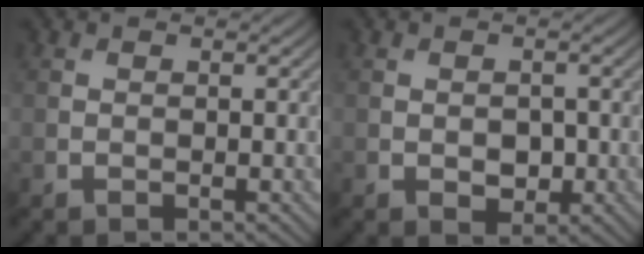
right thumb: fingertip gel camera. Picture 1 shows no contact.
{"total": 2.6, "force": [-0.6, 1.7, 1.9], "torque": [-0.029, -0.008, -0.007]}